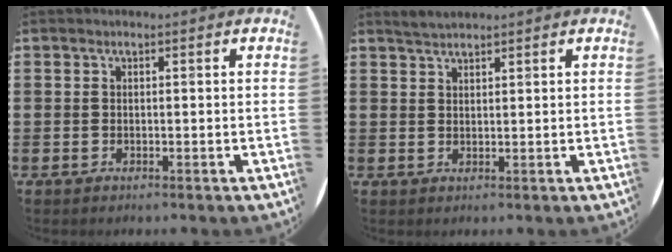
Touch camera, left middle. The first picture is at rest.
{"total": 2.1, "force": [2.0, 0.3, 0.6], "torque": [-0.014, 0.005, 0.038]}